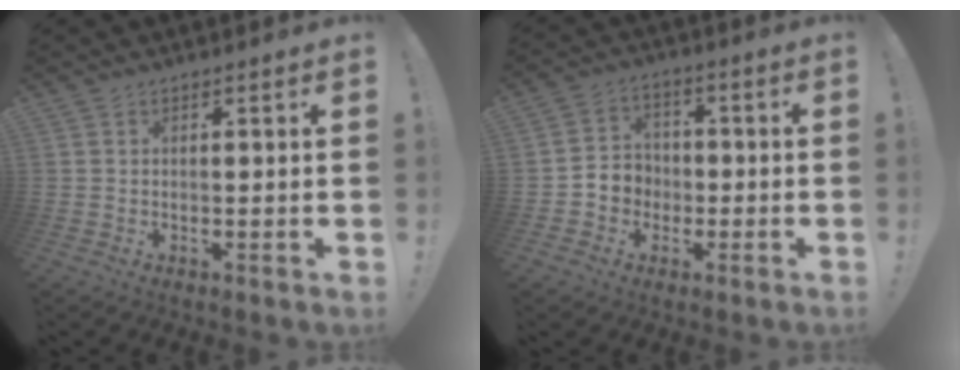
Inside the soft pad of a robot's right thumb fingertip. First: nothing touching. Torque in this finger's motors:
{"motor_torque": [0.01, 0.01, 0.29, -0.37, -0.01]}